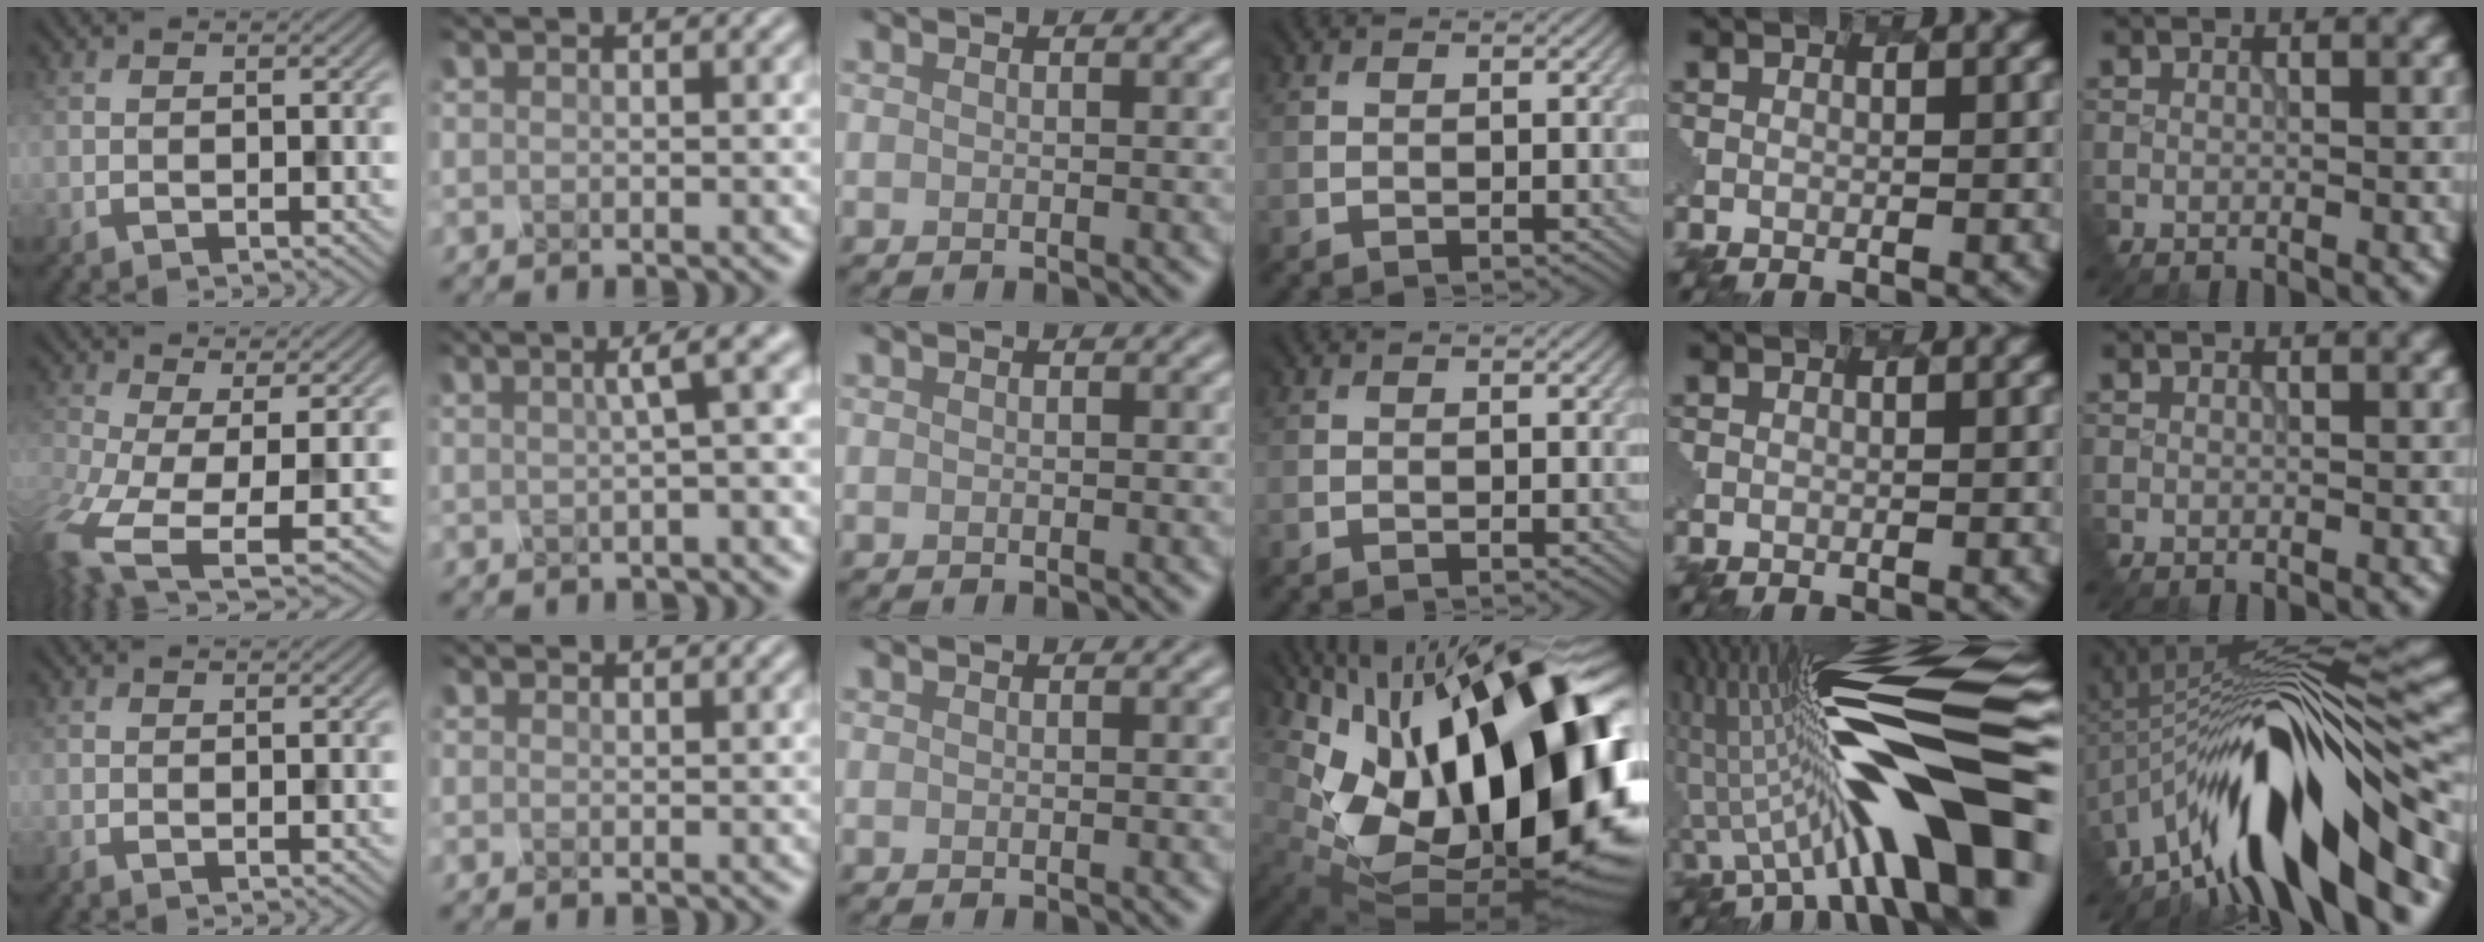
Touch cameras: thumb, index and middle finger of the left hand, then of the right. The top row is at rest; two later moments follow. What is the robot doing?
{"motion": "disassemble", "object": "hinged tin"}